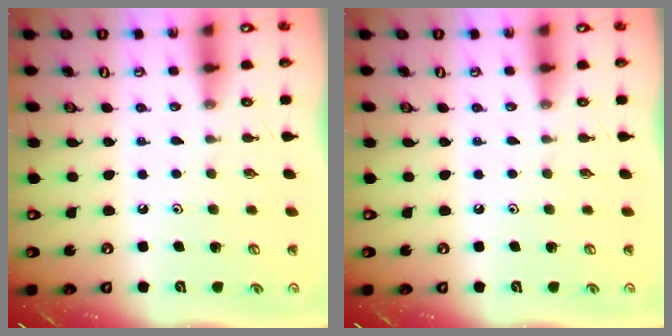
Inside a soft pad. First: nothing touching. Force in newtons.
{"total": 0.0}